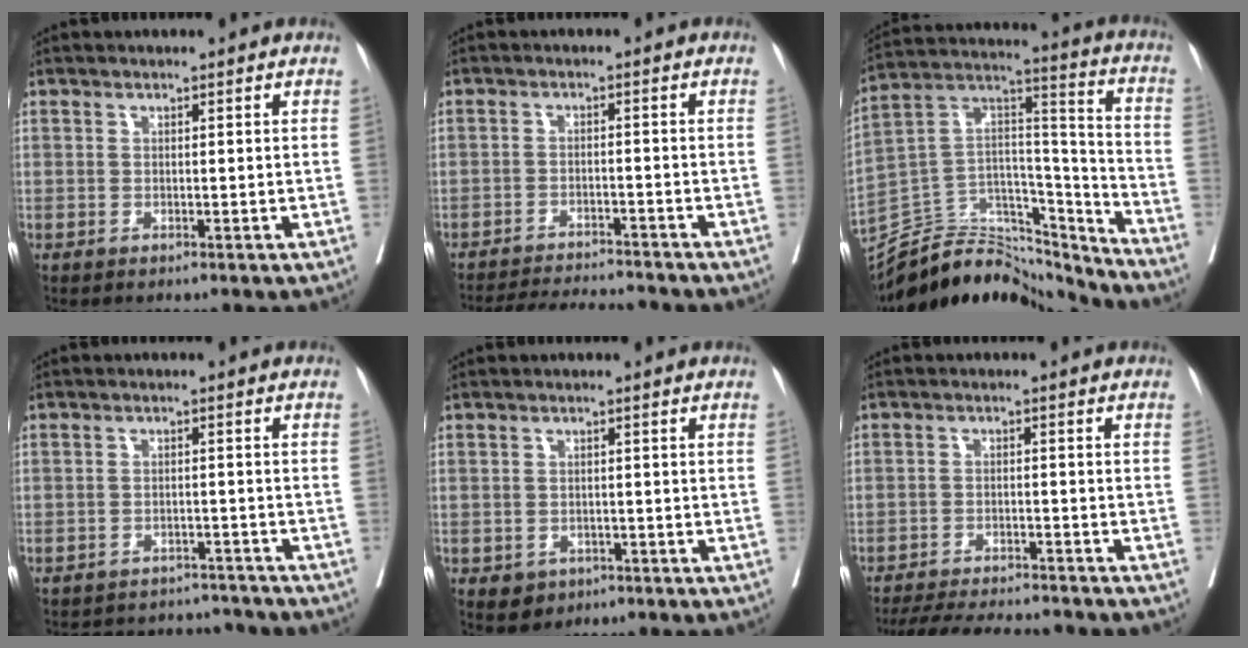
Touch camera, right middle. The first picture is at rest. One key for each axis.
{"total": 9.7, "fx": -9.4, "fy": 0.1, "fz": 2.3, "tx": -0.034, "ty": -0.004, "tz": -0.142}
{"total": 22.8, "fx": -21.5, "fy": 5.7, "fz": 5.3, "tx": -0.116, "ty": 0.037, "tz": -0.352}
{"total": 8.8, "fx": -8.5, "fy": 2.3, "fz": 0.2, "tx": 0.002, "ty": 0.020, "tz": -0.109}
{"total": 2.9, "fx": -1.4, "fy": 2.4, "fz": 0.8, "tx": -0.010, "ty": 0.004, "tz": -0.012}
{"total": 12.6, "fx": -11.7, "fy": 1.6, "fz": 4.3, "tx": -0.068, "ty": -0.006, "tz": -0.167}